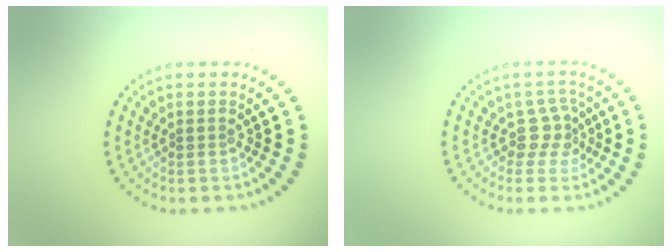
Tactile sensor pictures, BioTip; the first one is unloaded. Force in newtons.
{"total": 2.4, "press": 1.7, "slide": 1.7}